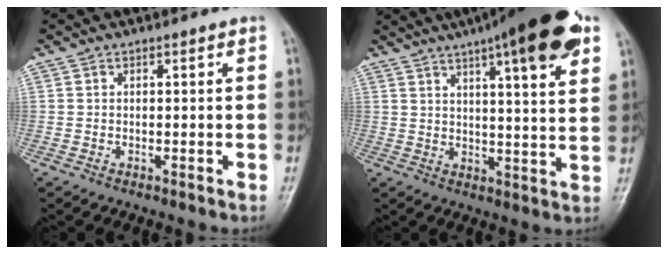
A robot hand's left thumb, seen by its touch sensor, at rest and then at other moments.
{"total": 18.6, "force": [10.5, 4.0, 14.8], "torque": [-0.198, -0.018, 0.146]}